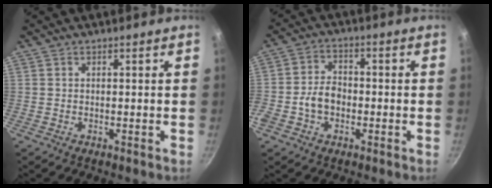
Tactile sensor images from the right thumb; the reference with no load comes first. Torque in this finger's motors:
{"motor_torque": [1.12, 1.12, 1.01, -0.27, 0.08]}